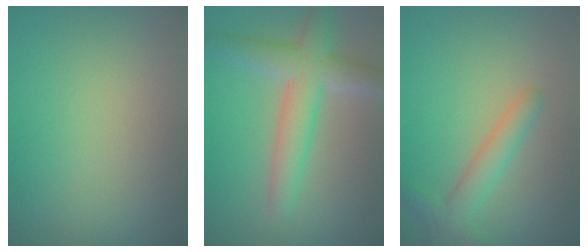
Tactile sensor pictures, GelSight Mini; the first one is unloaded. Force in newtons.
{"total": 5.0, "press": 5.0, "slide": 0.3}
{"total": 2.8, "press": 2.7, "slide": 0.2}